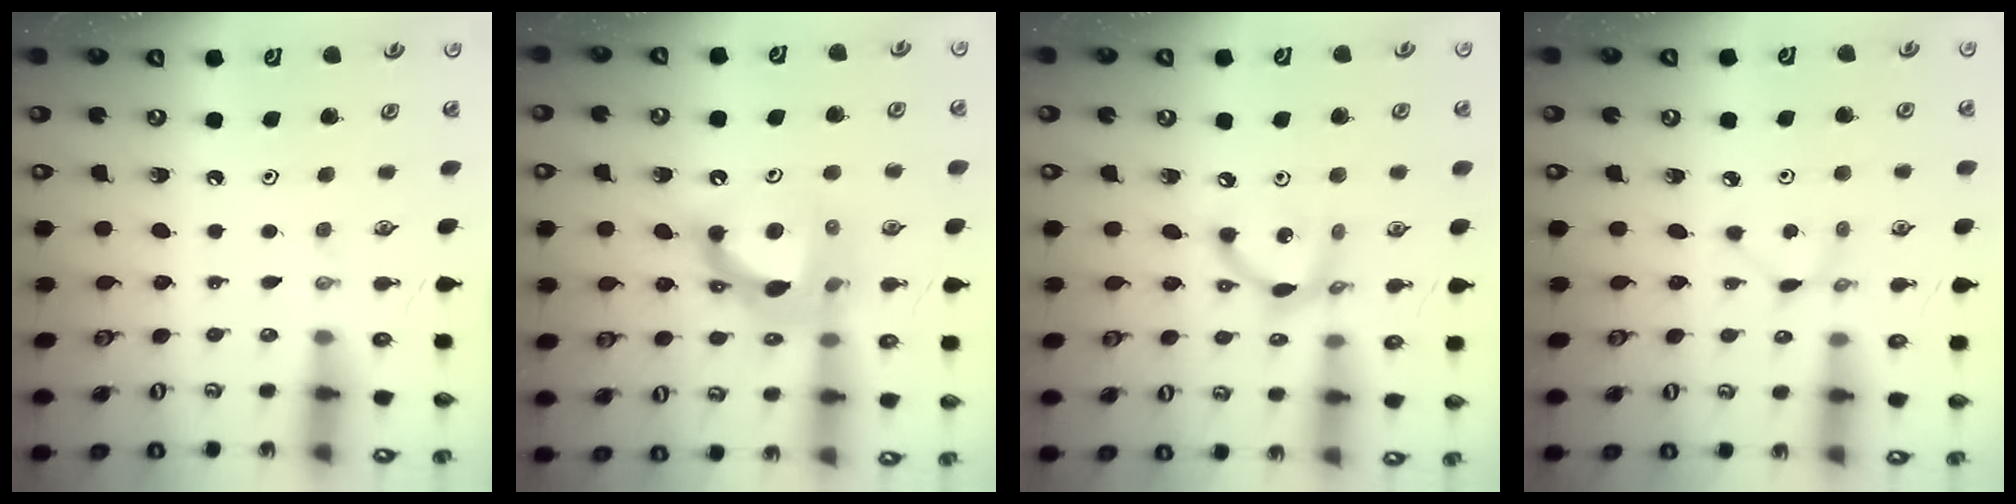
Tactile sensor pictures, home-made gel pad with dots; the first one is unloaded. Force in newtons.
{"total": 12.8, "press": 12.8, "slide": 1.3}
{"total": 9.3, "press": 9.3, "slide": 0.7}
{"total": 1.9, "press": 1.9, "slide": 0.2}